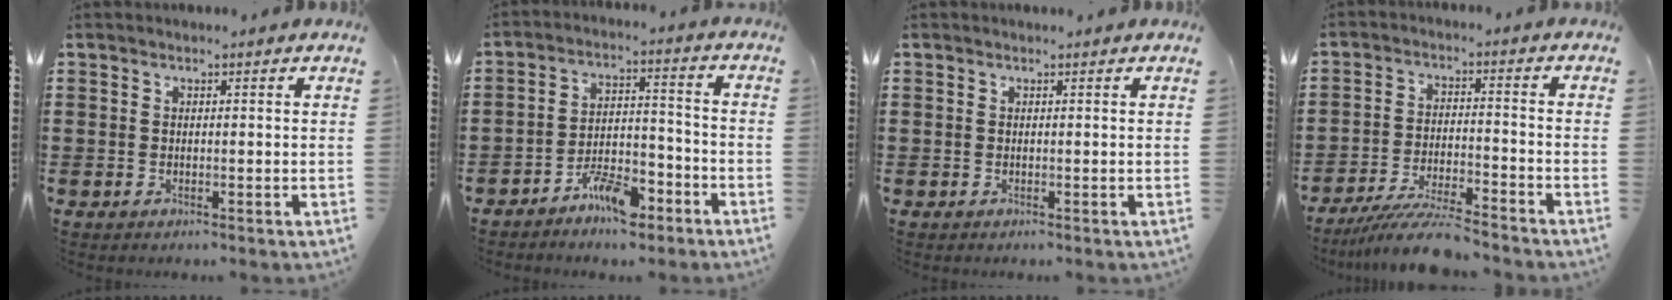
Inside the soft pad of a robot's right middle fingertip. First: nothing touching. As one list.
[{"total": 6.7, "force": [-5.4, 2.0, 3.4], "torque": [-0.065, 0.012, -0.103]}, {"total": 0.0}, {"total": 7.6, "force": [-7.0, 0.3, 3.0], "torque": [-0.059, -0.005, -0.131]}]